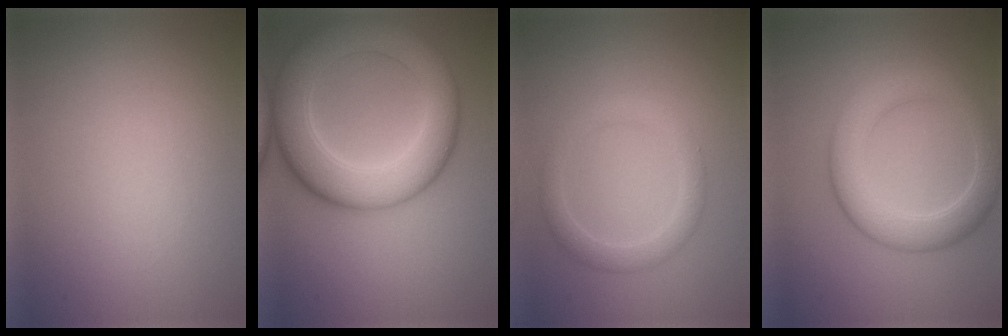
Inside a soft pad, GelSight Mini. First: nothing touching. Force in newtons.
{"total": 9.1, "press": 9.1, "slide": 0.2}
{"total": 2.5, "press": 2.5, "slide": 0.1}
{"total": 5.0, "press": 4.9, "slide": 0.4}